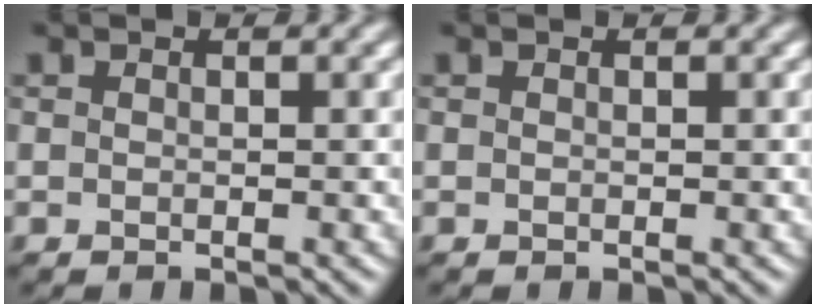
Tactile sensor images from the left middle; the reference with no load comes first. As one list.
[{"total": 0.0}]